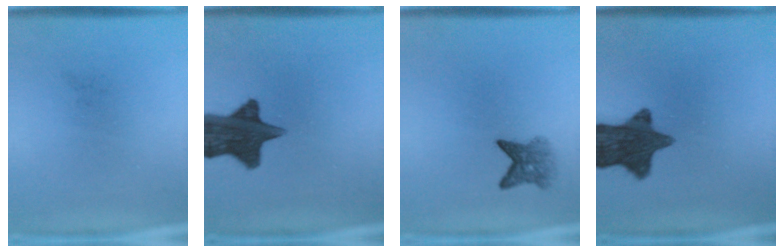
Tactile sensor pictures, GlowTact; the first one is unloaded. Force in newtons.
{"total": 14.7}
{"total": 3.8}
{"total": 12.6}